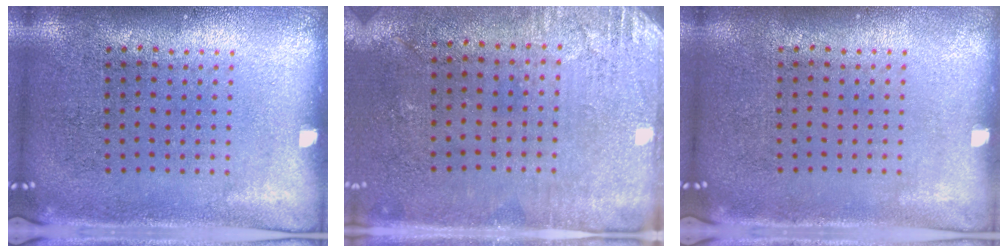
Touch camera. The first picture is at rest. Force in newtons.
{"total": 2.8, "press": 2.3, "slide": 1.6}
{"total": 0.0}